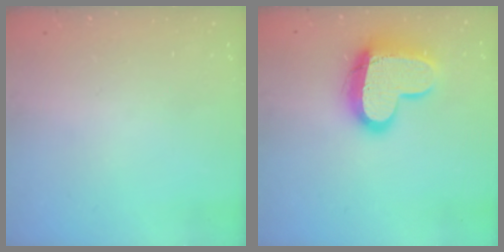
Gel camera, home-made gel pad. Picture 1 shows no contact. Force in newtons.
{"total": 16.2, "press": 16.2, "slide": 1.4}